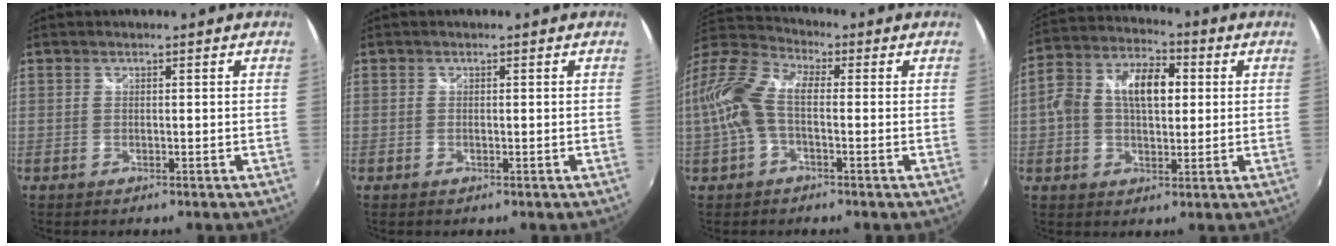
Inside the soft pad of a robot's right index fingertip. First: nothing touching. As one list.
[{"total": 0.0}, {"total": 12.9, "force": [-0.9, 6.6, 11.1], "torque": [-0.235, 0.019, -0.027]}, {"total": 11.4, "force": [1.4, 6.7, 9.2], "torque": [-0.172, 0.033, 0.019]}]